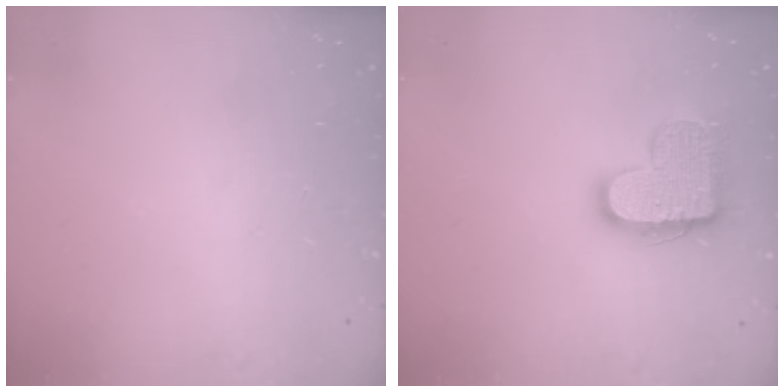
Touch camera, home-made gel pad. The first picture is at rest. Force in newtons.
{"total": 14.6, "press": 14.6, "slide": 0.8}